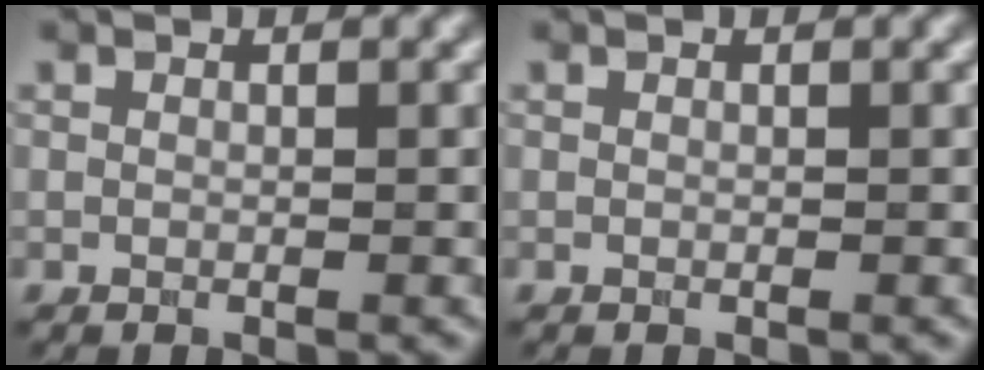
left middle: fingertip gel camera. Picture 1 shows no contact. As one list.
[{"total": 0.0}]